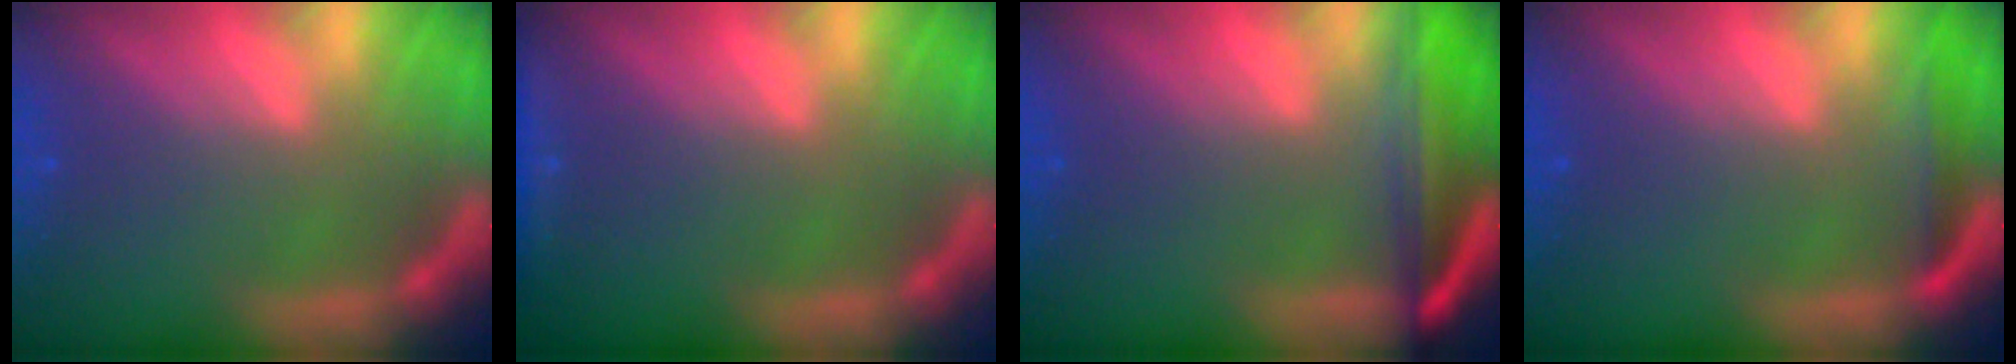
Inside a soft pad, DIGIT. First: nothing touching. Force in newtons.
{"total": 1.9}
{"total": 7.6}
{"total": 1.9}